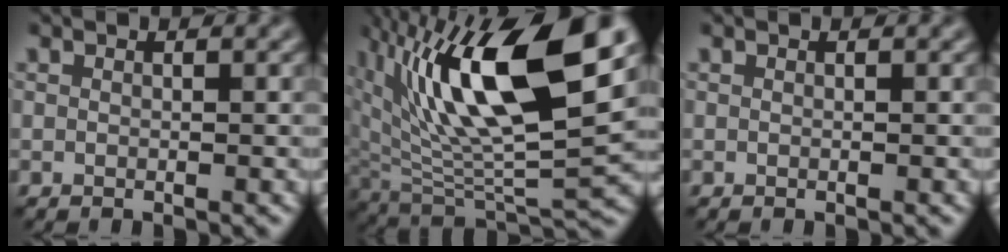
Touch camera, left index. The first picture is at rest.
{"total": 14.1, "force": [5.5, 4.9, 12.0], "torque": [-0.207, 0.001, 0.097]}
{"total": 0.0}